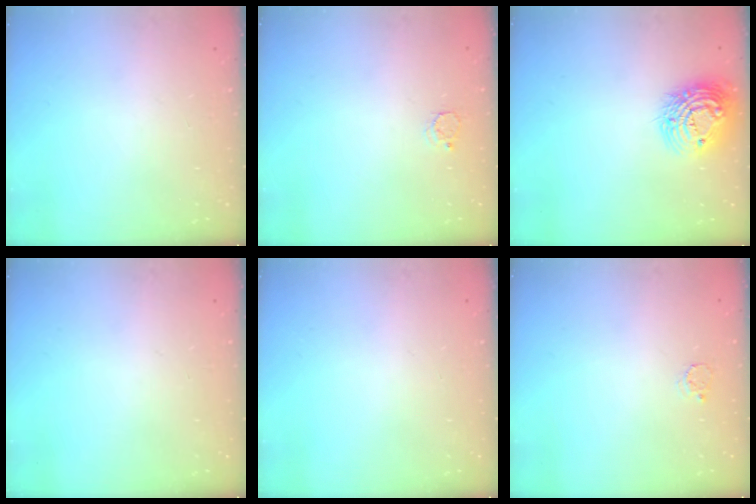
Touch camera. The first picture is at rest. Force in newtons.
{"total": 2.4, "press": 2.4, "slide": 0.3}
{"total": 13.9, "press": 13.9, "slide": 1.0}
{"total": 0.0}
{"total": 0.0}
{"total": 2.5, "press": 2.5, "slide": 0.3}